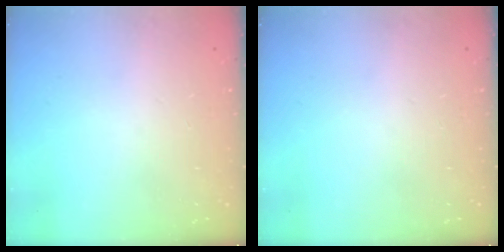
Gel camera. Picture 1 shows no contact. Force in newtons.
{"total": 0.0}